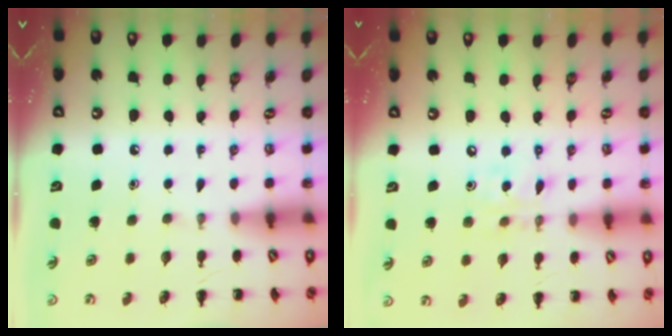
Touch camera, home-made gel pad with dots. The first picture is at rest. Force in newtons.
{"total": 7.4, "press": 7.3, "slide": 1.4}